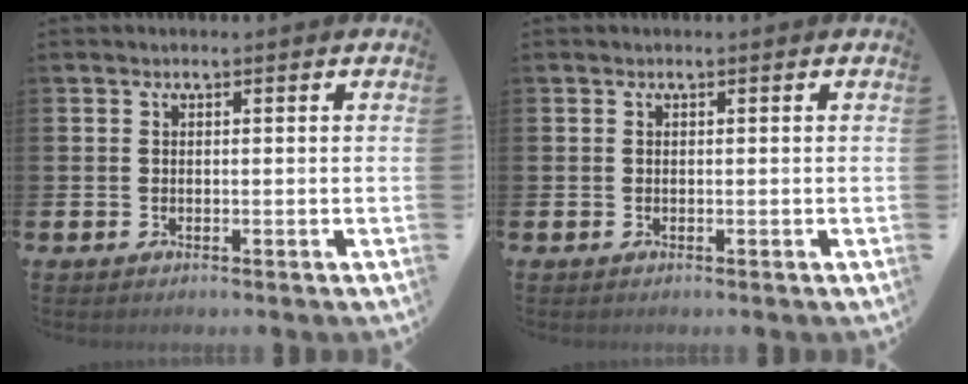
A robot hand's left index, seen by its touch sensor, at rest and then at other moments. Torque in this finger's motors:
{"motor_torque": [0.00, 0.00, 0.00, 0.00]}